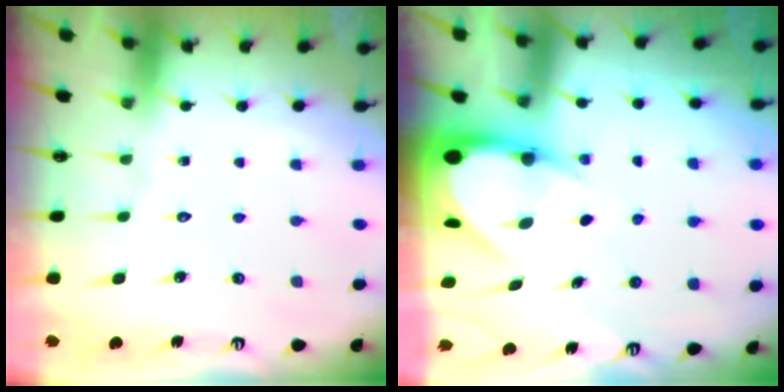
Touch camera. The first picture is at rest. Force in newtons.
{"total": 6.7, "press": 6.6, "slide": 0.8}